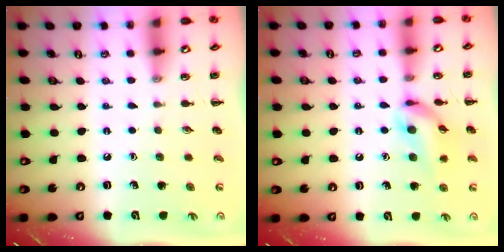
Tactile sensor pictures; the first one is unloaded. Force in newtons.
{"total": 13.2, "press": 13.0, "slide": 2.1}